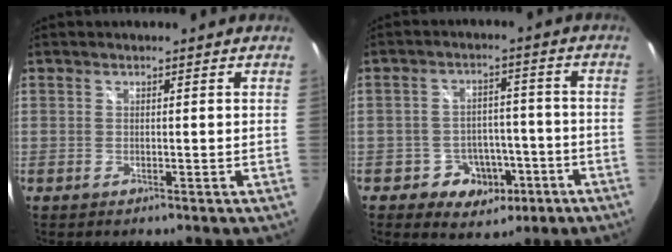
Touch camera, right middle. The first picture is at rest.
{"total": 8.4, "force": [-4.0, 6.8, 3.0], "torque": [-0.063, 0.024, -0.037]}